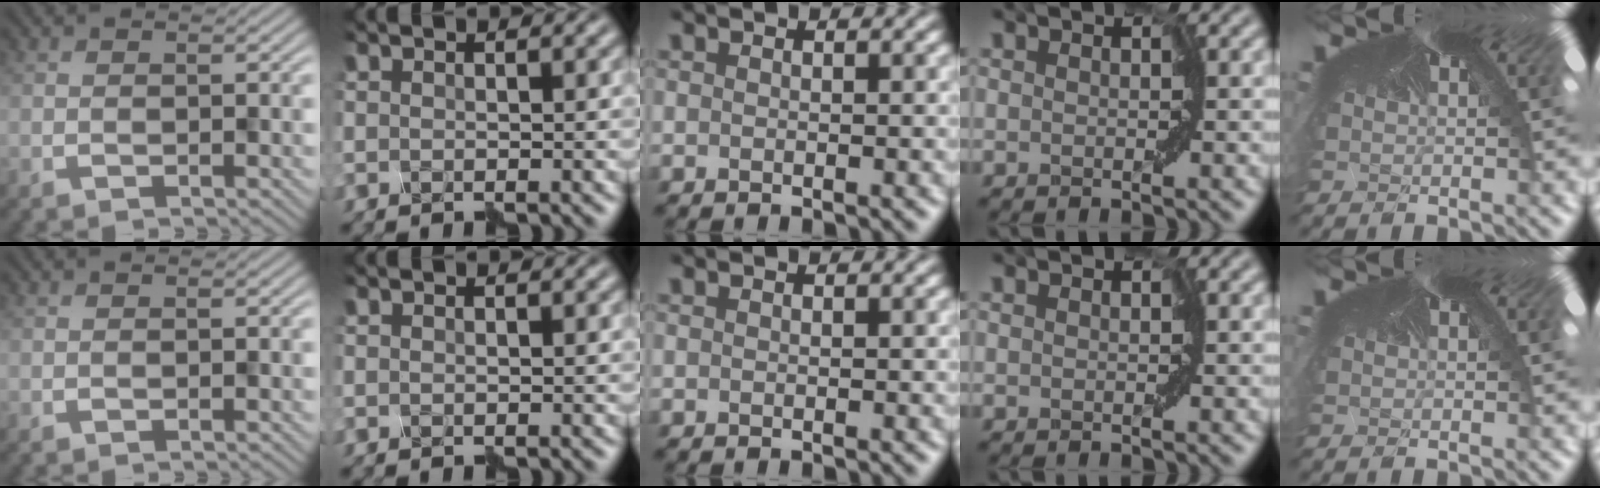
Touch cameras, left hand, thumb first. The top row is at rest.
{}